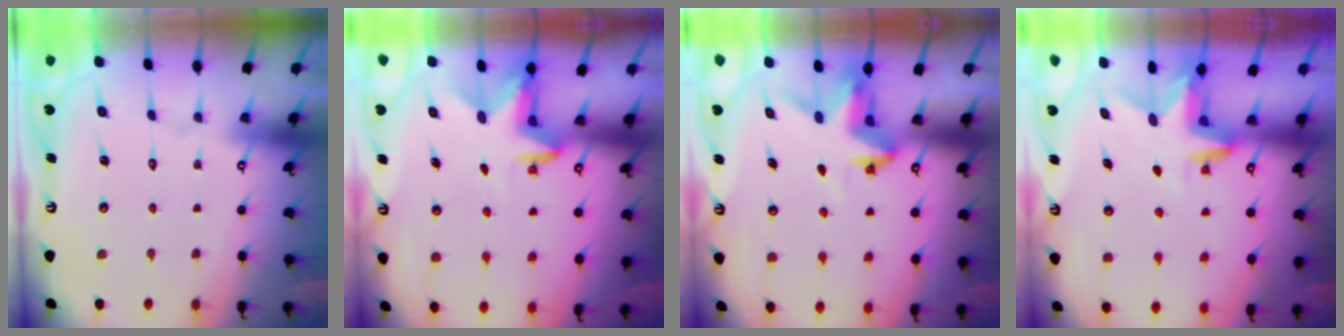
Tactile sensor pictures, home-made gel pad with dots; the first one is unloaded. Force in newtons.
{"total": 2.9, "press": 2.8, "slide": 0.7}
{"total": 3.7, "press": 3.7, "slide": 0.3}
{"total": 3.0, "press": 3.0, "slide": 0.2}